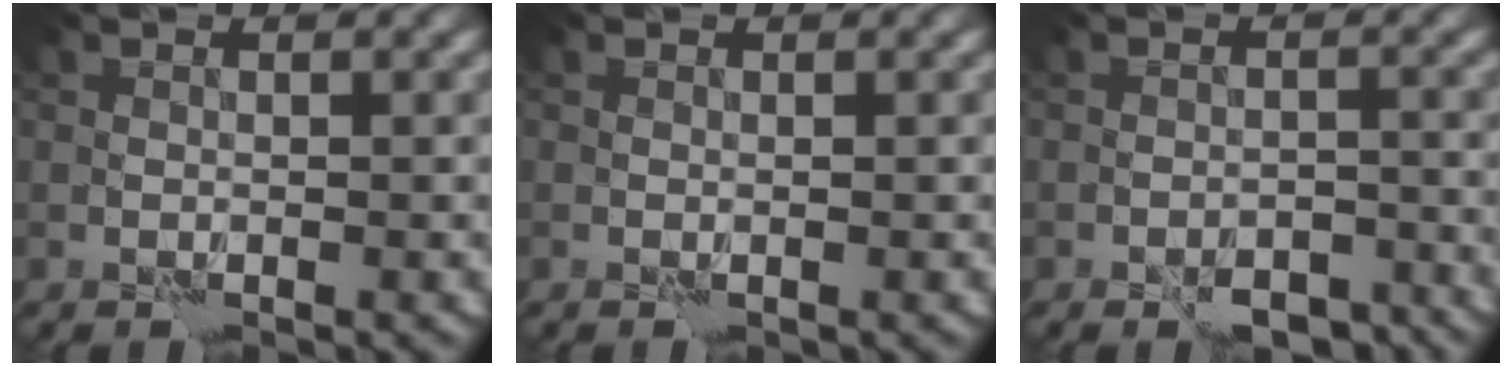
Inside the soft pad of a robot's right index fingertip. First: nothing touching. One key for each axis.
{"total": 0.0}
{"total": 4.6, "fx": -3.8, "fy": 2.0, "fz": 1.7, "tx": -0.014, "ty": 0.003, "tz": -0.051}